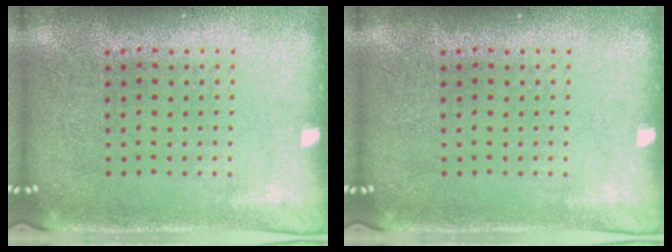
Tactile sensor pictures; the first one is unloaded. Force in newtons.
{"total": 0.0}